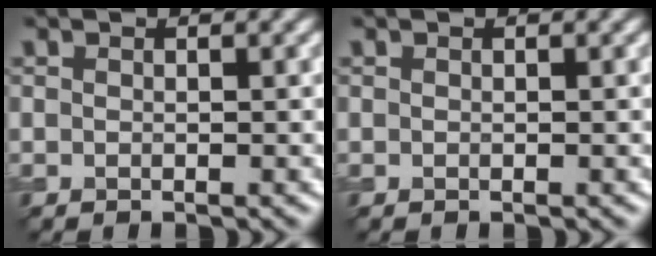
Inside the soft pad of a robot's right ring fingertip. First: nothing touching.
{"total": 0.0}